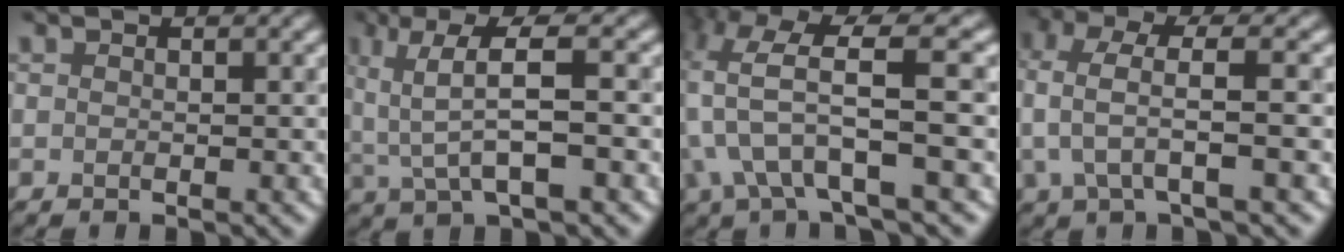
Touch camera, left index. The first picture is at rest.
{"total": 5.6, "force": [0.5, 1.7, 5.3], "torque": [-0.104, 0.009, 0.012]}
{"total": 6.7, "force": [-1.0, 2.3, 6.2], "torque": [-0.126, 0.009, -0.015]}
{"total": 3.8, "force": [0.6, 1.3, 3.5], "torque": [-0.083, 0.008, 0.012]}